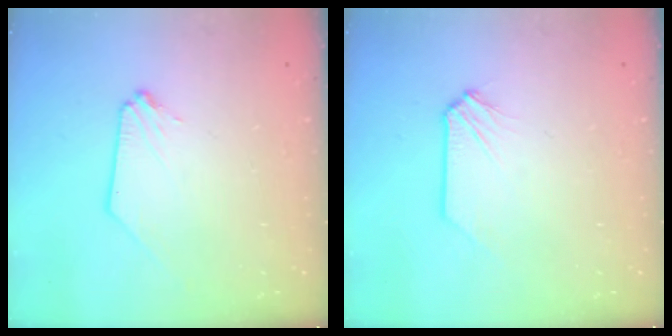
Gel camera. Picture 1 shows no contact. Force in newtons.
{"total": 0.0}